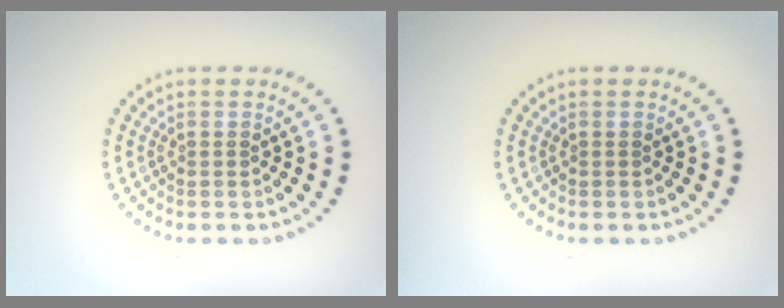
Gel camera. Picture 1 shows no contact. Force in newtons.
{"total": 0.0}